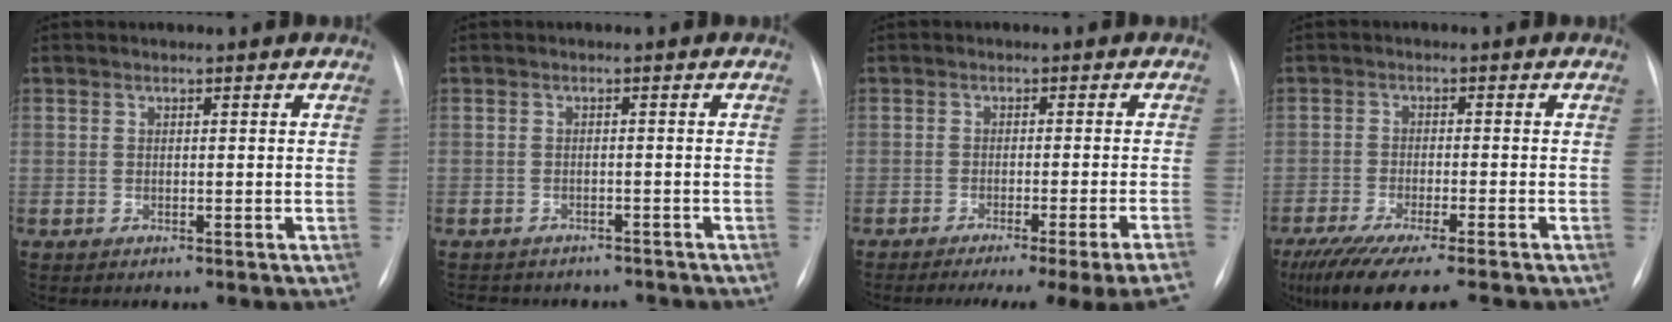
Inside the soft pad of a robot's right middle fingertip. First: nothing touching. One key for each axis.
{"total": 8.5, "fx": -7.5, "fy": 3.5, "fz": 2.0, "tx": -0.032, "ty": 0.007, "tz": -0.085}
{"total": 14.9, "fx": -12.5, "fy": -2.2, "fz": 7.9, "tx": -0.060, "ty": -0.031, "tz": -0.162}
{"total": 12.3, "fx": -9.8, "fy": 1.1, "fz": 7.5, "tx": -0.120, "ty": -0.030, "tz": -0.157}